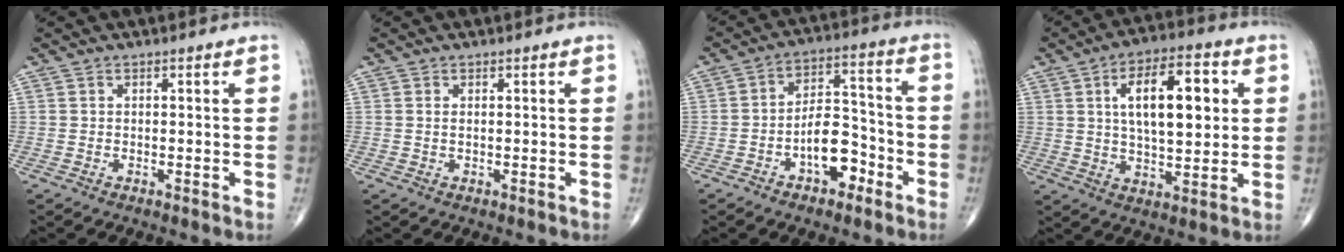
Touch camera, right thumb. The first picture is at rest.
{"total": 0.7, "force": [0.2, 0.2, 0.6], "torque": [-0.019, 0.002, 0.007]}
{"total": 9.9, "force": [-4.4, 5.4, 7.0], "torque": [-0.090, 0.045, -0.076]}
{"total": 15.4, "force": [3.7, 6.8, 13.4], "torque": [-0.195, 0.001, 0.060]}